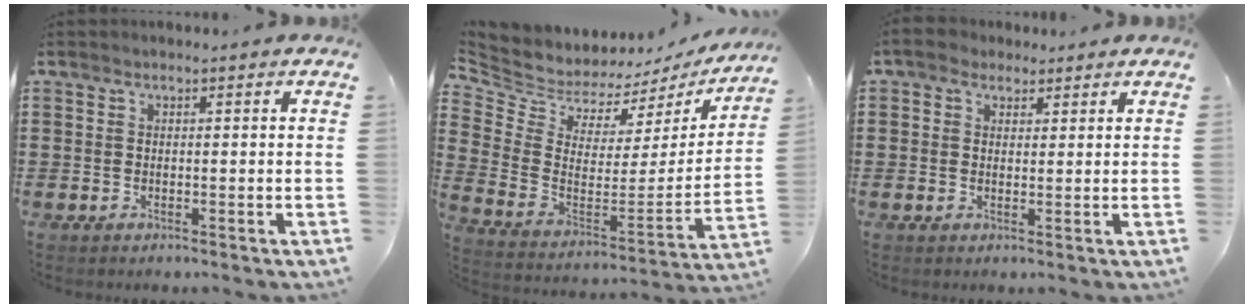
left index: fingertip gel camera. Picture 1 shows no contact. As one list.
[{"total": 5.7, "force": [5.5, 1.3, 0.0], "torque": [-0.042, -0.058, 0.094]}, {"total": 2.5, "force": [1.7, 1.8, 0.6], "torque": [-0.020, 0.012, 0.030]}]